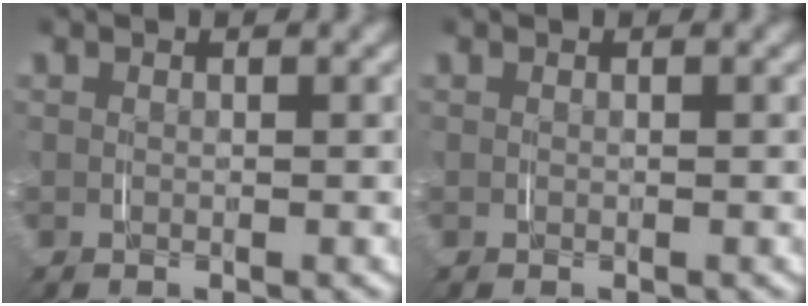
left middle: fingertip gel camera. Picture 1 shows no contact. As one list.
[{"total": 0.0}]